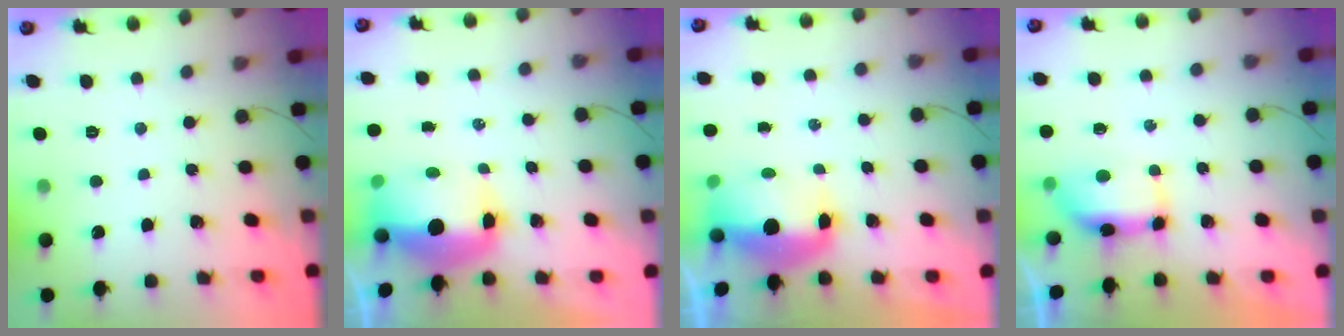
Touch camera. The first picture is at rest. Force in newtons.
{"total": 11.1, "press": 10.8, "slide": 2.6}
{"total": 7.6, "press": 7.6, "slide": 1.1}
{"total": 6.6, "press": 6.6, "slide": 0.9}